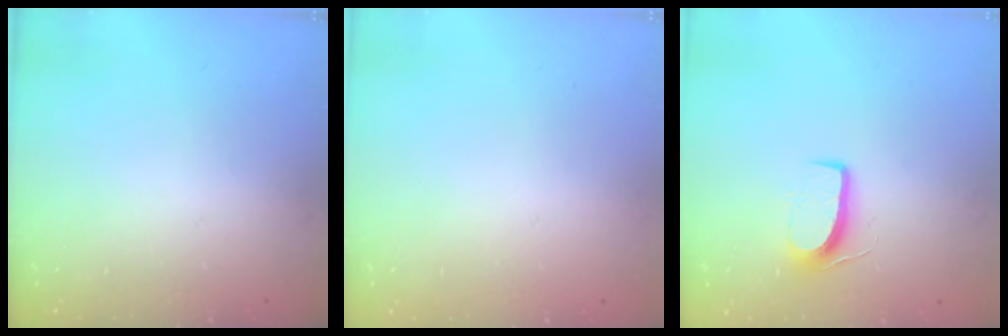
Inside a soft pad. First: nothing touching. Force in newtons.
{"total": 0.0}
{"total": 7.6, "press": 7.6, "slide": 0.5}